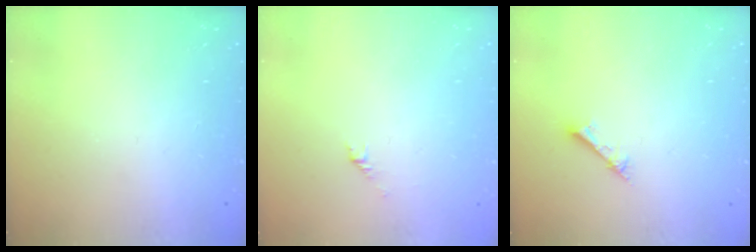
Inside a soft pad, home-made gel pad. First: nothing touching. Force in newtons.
{"total": 1.5, "press": 1.4, "slide": 0.5}
{"total": 1.6, "press": 1.6, "slide": 0.2}